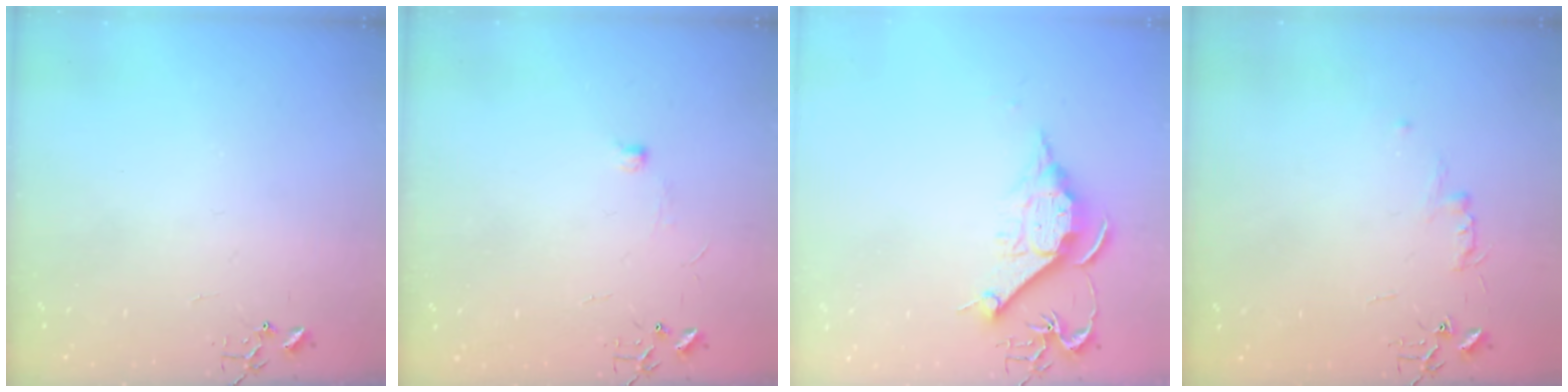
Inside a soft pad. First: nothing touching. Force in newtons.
{"total": 4.4, "press": 4.3, "slide": 0.6}
{"total": 11.7, "press": 11.7, "slide": 0.9}
{"total": 4.8, "press": 4.7, "slide": 0.6}